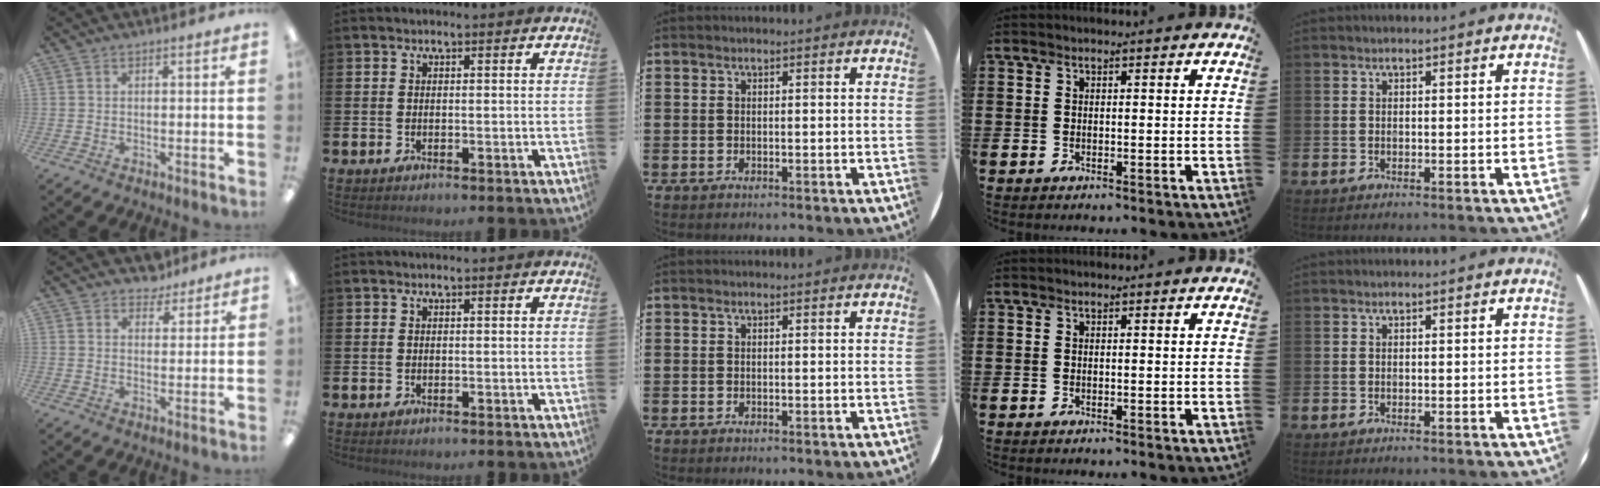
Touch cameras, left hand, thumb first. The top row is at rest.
{"thumb": {"total": 4.1, "force": [3.5, 2.2, 0.3], "torque": [-0.001, -0.016, 0.062]}}